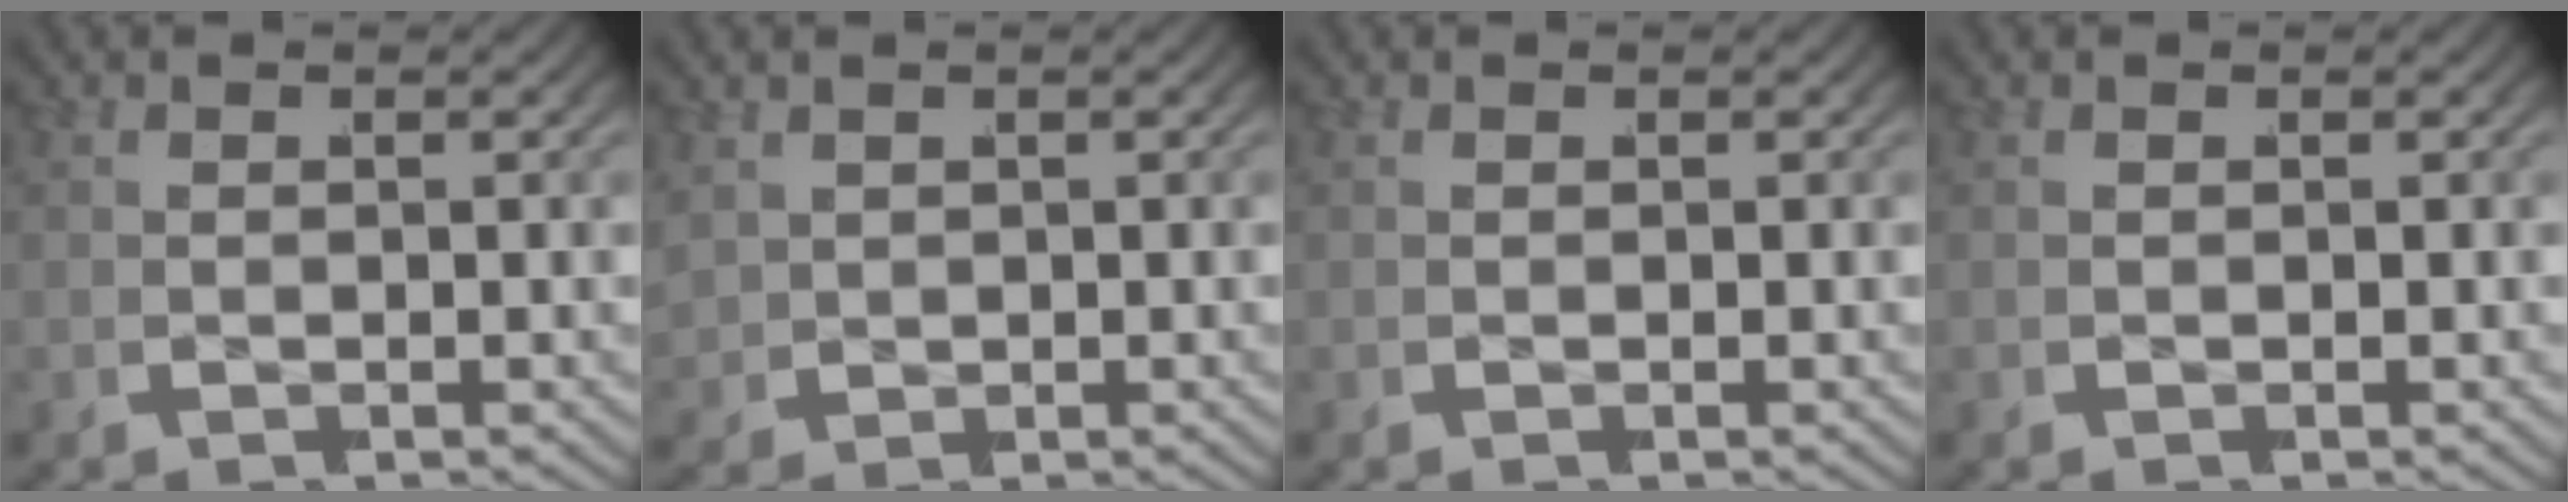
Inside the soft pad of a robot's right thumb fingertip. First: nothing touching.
{"total": 1.4, "force": [0.6, 1.2, 0.4], "torque": [-0.012, -0.006, 0.018]}
{"total": 0.0}
{"total": 0.0}